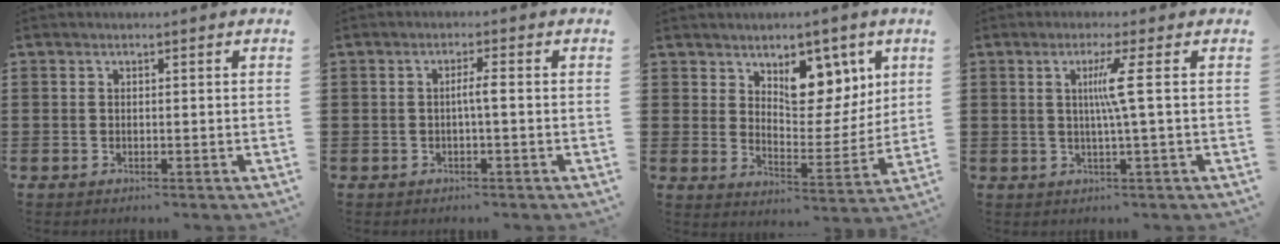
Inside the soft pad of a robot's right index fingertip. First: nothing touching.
{"total": 2.0, "force": [-0.3, 0.0, 2.0], "torque": [-0.038, 0.000, -0.008]}
{"total": 8.8, "force": [5.7, 5.2, 4.3], "torque": [-0.066, -0.029, 0.095]}
{"total": 4.6, "force": [0.5, -1.1, 4.4], "torque": [-0.085, -0.010, 0.002]}